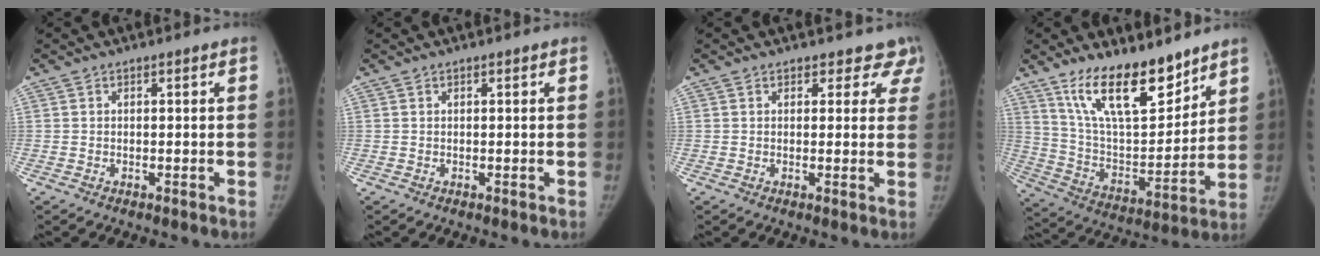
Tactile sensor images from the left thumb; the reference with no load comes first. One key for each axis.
{"total": 0.0}
{"total": 5.3, "fx": 4.5, "fy": 2.8, "fz": 0.0, "tx": 0.052, "ty": -0.015, "tz": 0.027}
{"total": 18.6, "fx": 13.2, "fy": 7.0, "fz": 11.0, "tx": -0.144, "ty": -0.084, "tz": 0.242}